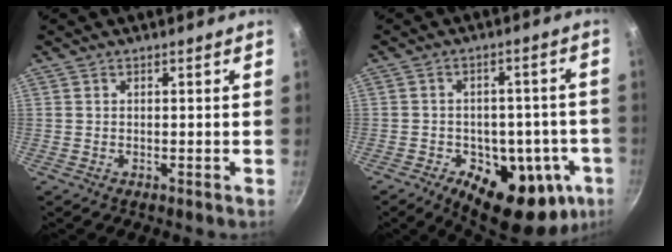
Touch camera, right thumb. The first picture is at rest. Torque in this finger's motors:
{"motor_torque": [0.39, 0.72, 1.25, -0.17, 0.11]}